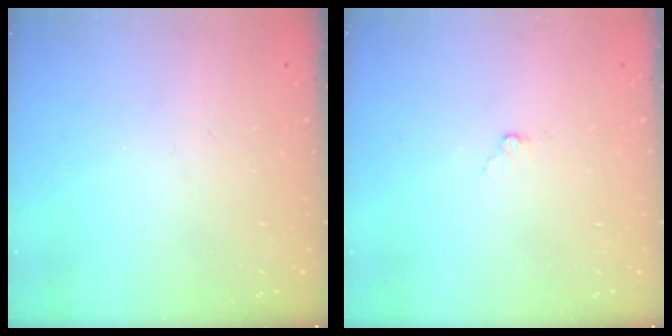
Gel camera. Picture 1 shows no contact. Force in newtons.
{"total": 3.8, "press": 3.8, "slide": 0.4}